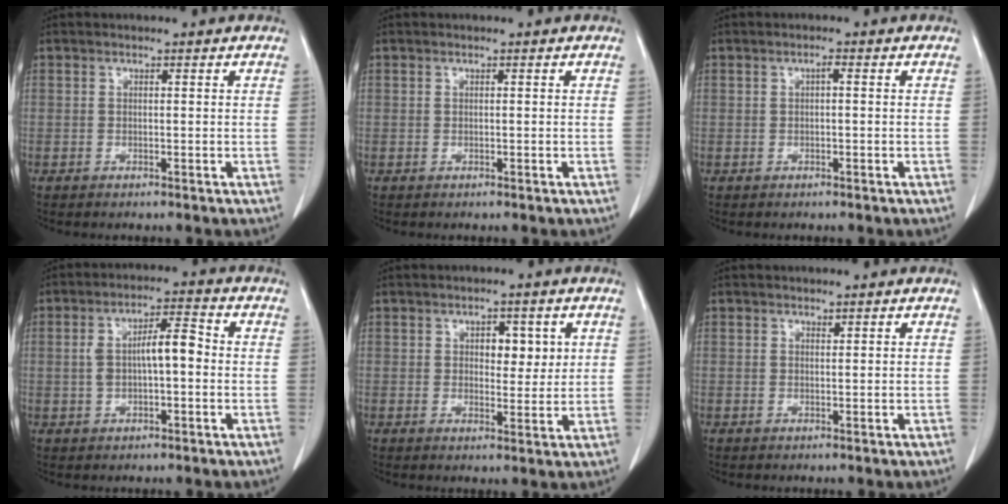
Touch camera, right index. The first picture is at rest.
{"total": 0.0}
{"total": 1.3, "force": [0.2, 0.5, 1.2], "torque": [-0.024, 0.005, 0.005]}
{"total": 7.6, "force": [0.0, 2.8, 7.1], "torque": [-0.141, 0.029, 0.002]}
{"total": 5.3, "force": [1.6, 3.0, 4.1], "torque": [-0.060, 0.009, 0.028]}
{"total": 0.6, "force": [0.4, 0.4, 0.3], "torque": [-0.006, 0.003, 0.008]}